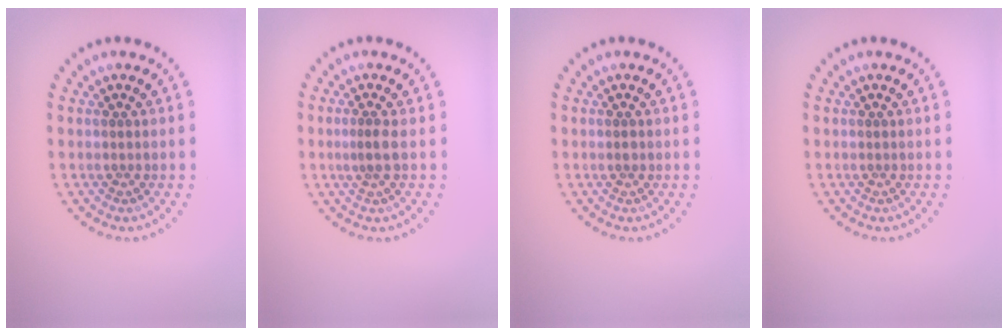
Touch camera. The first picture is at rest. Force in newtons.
{"total": 1.4, "press": 0.9, "slide": 1.1}
{"total": 0.6, "press": 0.6, "slide": 0.1}
{"total": 0.0}